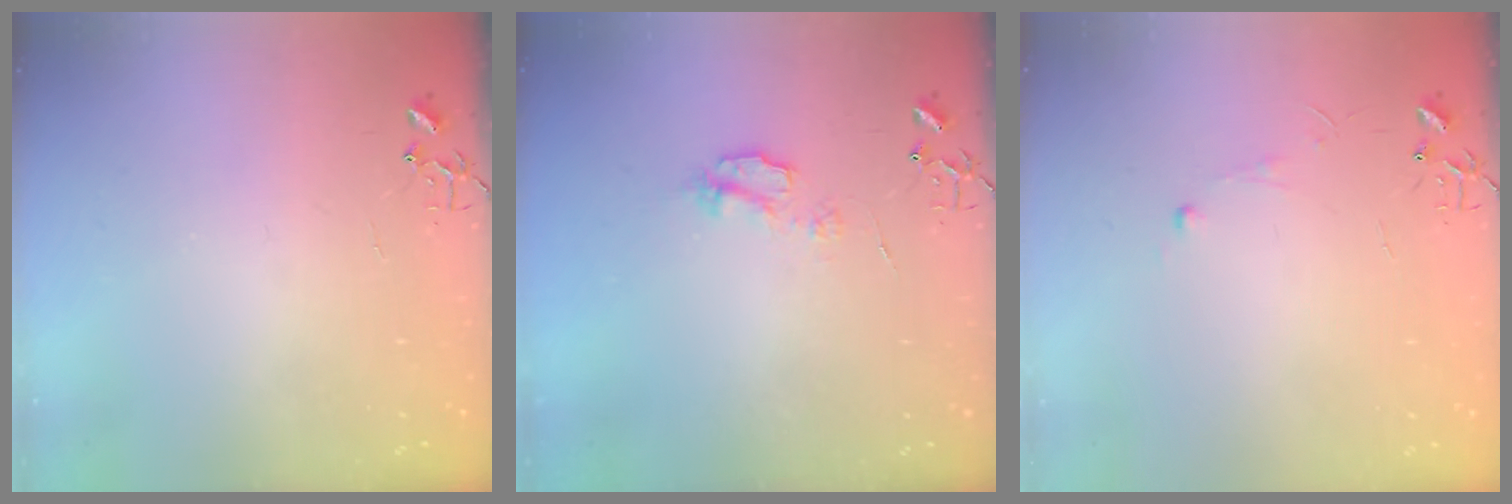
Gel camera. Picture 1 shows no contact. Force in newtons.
{"total": 5.1, "press": 5.0, "slide": 0.7}
{"total": 3.9, "press": 3.8, "slide": 0.4}